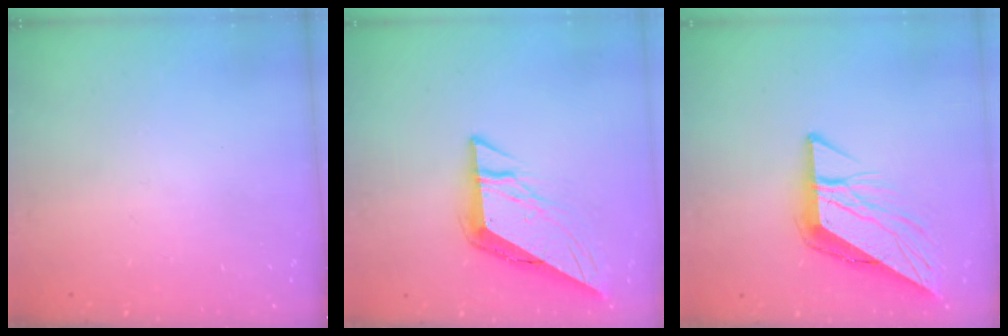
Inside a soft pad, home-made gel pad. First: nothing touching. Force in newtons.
{"total": 9.8, "press": 9.8, "slide": 0.6}
{"total": 10.6, "press": 10.5, "slide": 1.3}